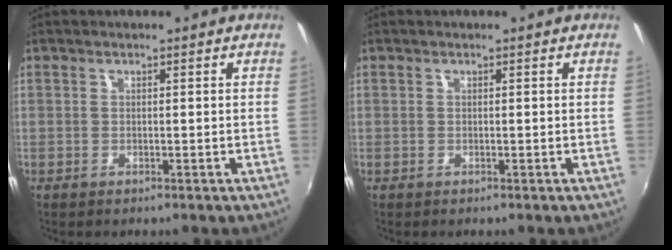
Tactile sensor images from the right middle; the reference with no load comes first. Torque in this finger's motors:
{"motor_torque": [0.00, 0.00, 0.00, 0.00]}